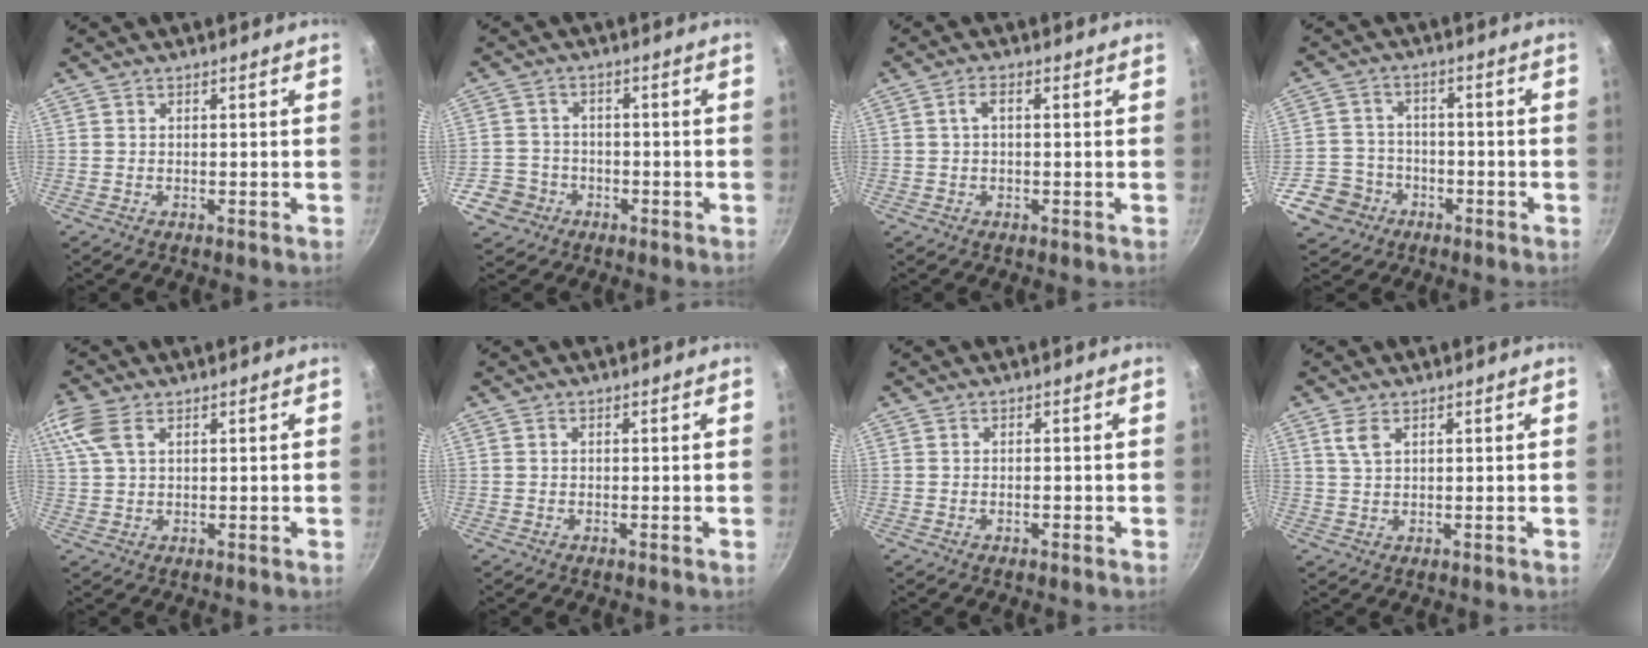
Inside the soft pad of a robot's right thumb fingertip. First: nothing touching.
{"total": 5.6, "force": [-2.6, 4.9, 0.5], "torque": [0.010, 0.031, -0.045]}
{"total": 2.4, "force": [0.4, 1.0, 2.1], "torque": [-0.047, 0.009, 0.007]}
{"total": 8.2, "force": [-3.9, 7.0, 1.5], "torque": [-0.005, 0.034, -0.071]}
{"total": 7.8, "force": [3.5, 4.3, 5.4], "torque": [-0.128, 0.018, 0.069]}
{"total": 0.0}
{"total": 1.0, "force": [-0.5, 0.5, 0.8], "torque": [-0.012, 0.003, -0.008]}
{"total": 2.9, "force": [1.4, 1.4, 2.1], "torque": [-0.042, -0.006, 0.030]}